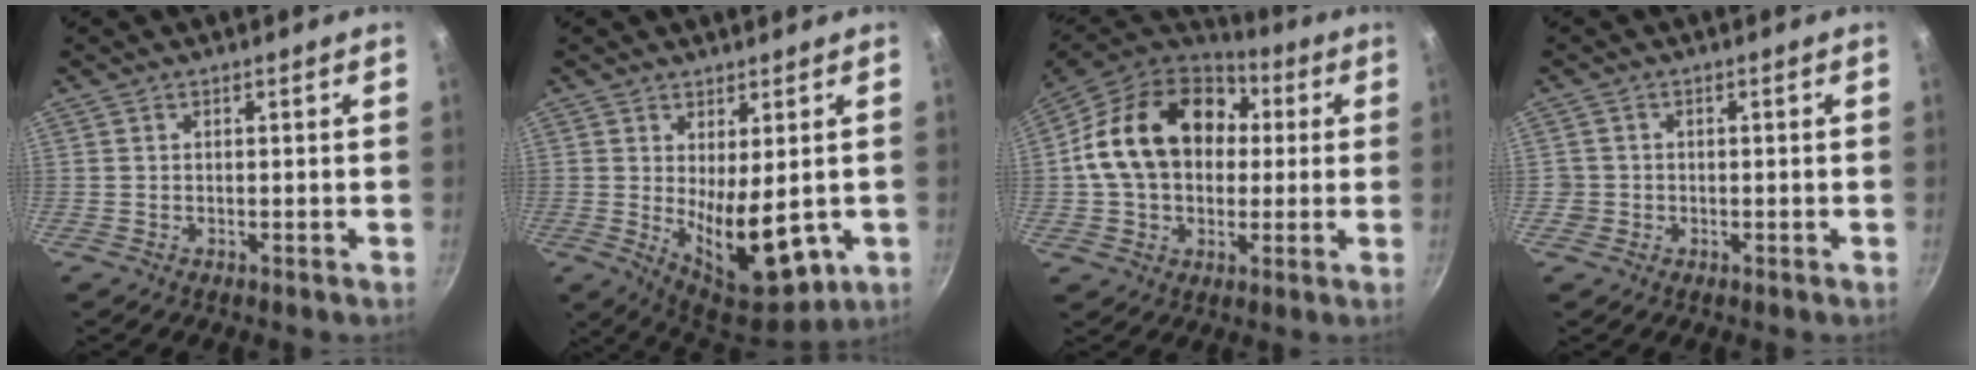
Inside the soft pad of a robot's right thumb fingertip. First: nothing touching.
{"total": 12.8, "force": [-0.9, 5.9, 11.3], "torque": [-0.145, -0.028, 0.008]}
{"total": 21.7, "force": [3.5, 16.1, 14.2], "torque": [-0.230, 0.035, 0.053]}
{"total": 1.9, "force": [-0.5, 1.9, 0.3], "torque": [0.003, 0.009, -0.005]}